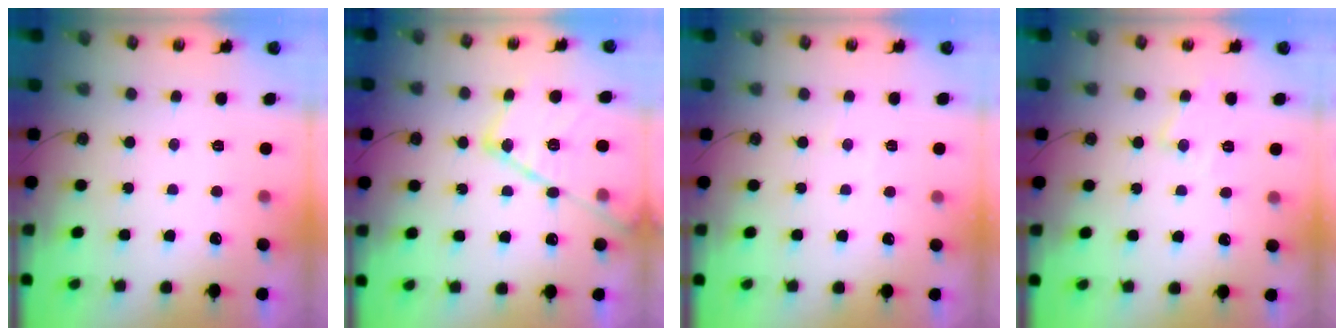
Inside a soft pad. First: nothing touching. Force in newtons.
{"total": 18.0, "press": 18.0, "slide": 0.7}
{"total": 2.7, "press": 2.7, "slide": 0.4}
{"total": 7.8, "press": 7.7, "slide": 0.4}